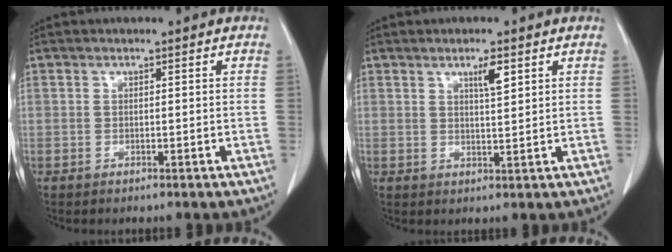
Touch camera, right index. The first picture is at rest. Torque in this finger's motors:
{"motor_torque": [0.07, 0.06, 0.01, 0.02]}